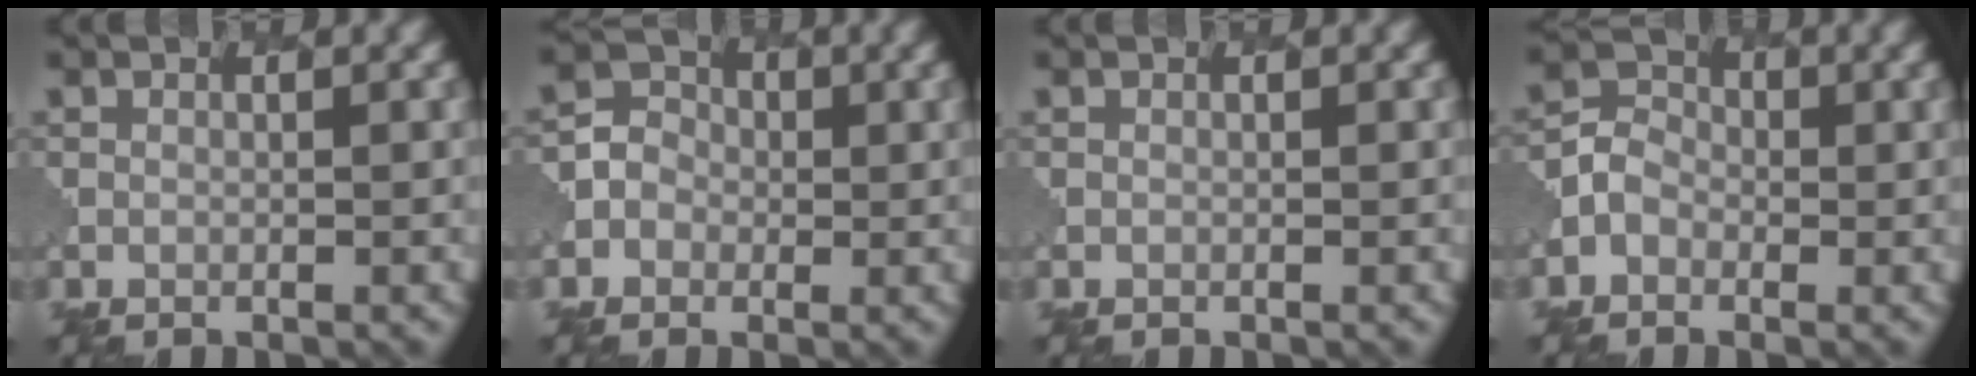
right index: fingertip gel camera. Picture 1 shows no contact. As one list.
[{"total": 2.9, "force": [-0.5, 2.7, 0.6], "torque": [0.001, 0.009, -0.017]}, {"total": 0.0}, {"total": 2.2, "force": [-0.8, 1.9, 0.7], "torque": [-0.015, 0.005, -0.021]}]